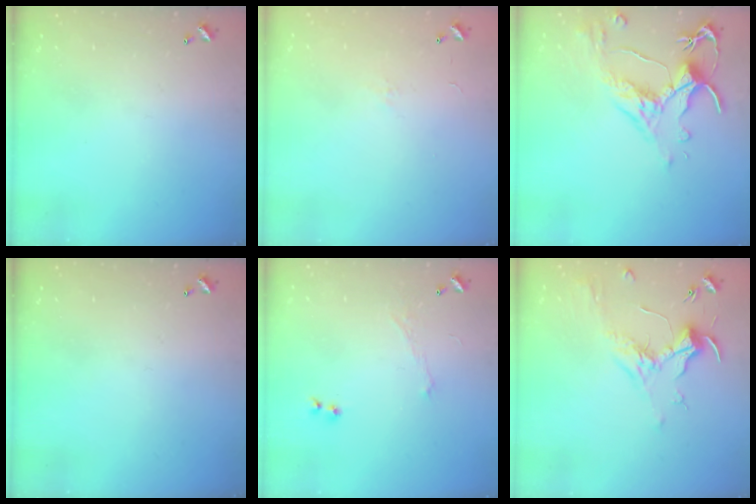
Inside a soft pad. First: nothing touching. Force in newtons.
{"total": 5.6, "press": 5.6, "slide": 0.8}
{"total": 2.6, "press": 2.2, "slide": 1.3}
{"total": 0.0}
{"total": 1.2, "press": 1.0, "slide": 0.8}
{"total": 1.8, "press": 1.6, "slide": 0.9}